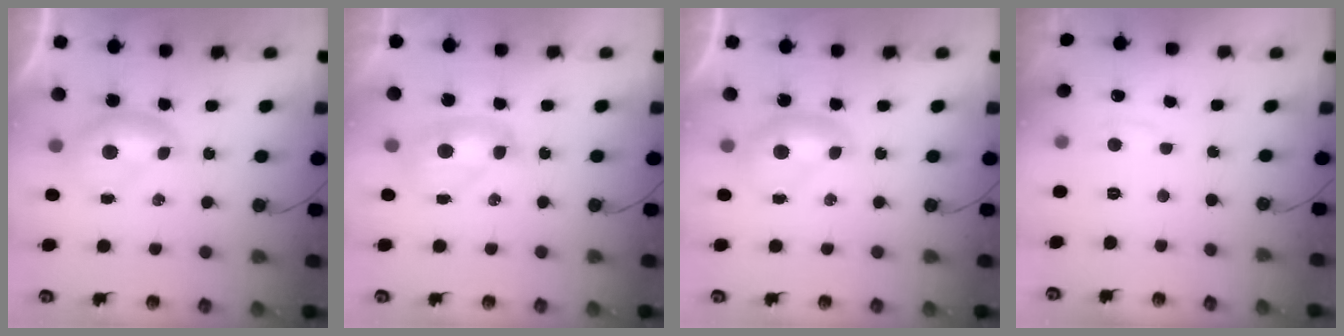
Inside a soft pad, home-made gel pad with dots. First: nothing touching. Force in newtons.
{"total": 2.0, "press": 2.0, "slide": 0.2}
{"total": 0.0}
{"total": 0.9, "press": 0.5, "slide": 0.7}